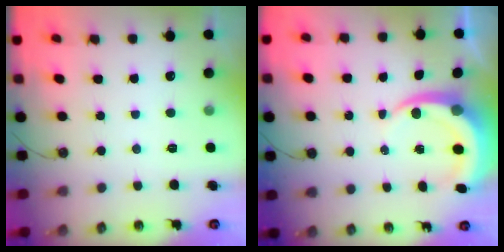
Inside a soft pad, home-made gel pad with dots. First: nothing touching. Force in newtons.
{"total": 6.1, "press": 6.1, "slide": 0.7}